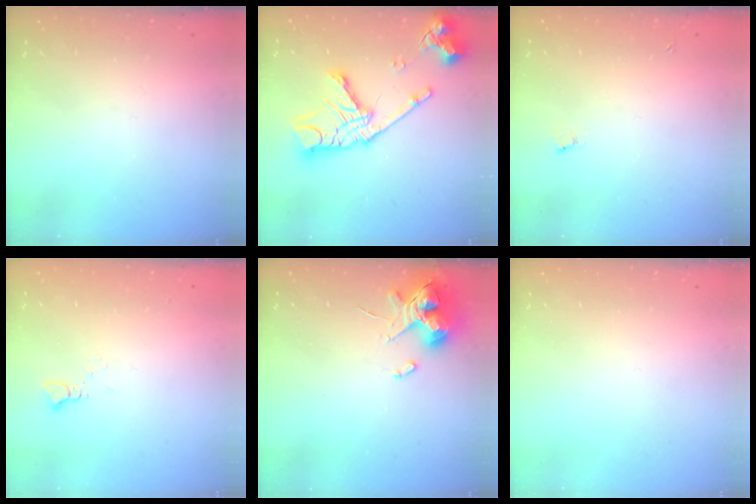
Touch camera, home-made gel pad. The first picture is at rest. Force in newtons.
{"total": 19.3, "press": 19.3, "slide": 1.7}
{"total": 2.6, "press": 2.6, "slide": 0.5}
{"total": 3.0, "press": 3.0, "slide": 0.4}
{"total": 10.3, "press": 10.1, "slide": 1.5}
{"total": 0.0}